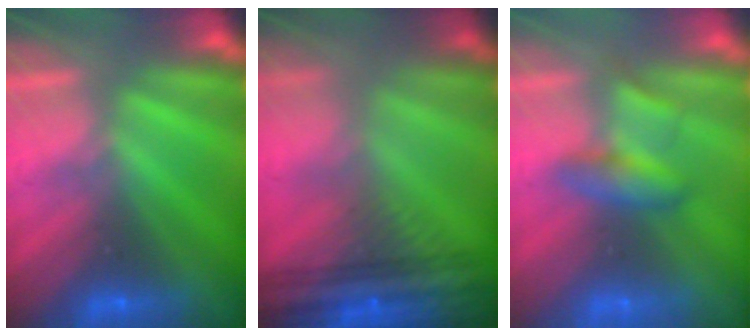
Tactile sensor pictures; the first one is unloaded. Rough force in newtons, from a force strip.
{"total": 7.5}
{"total": 2.2}